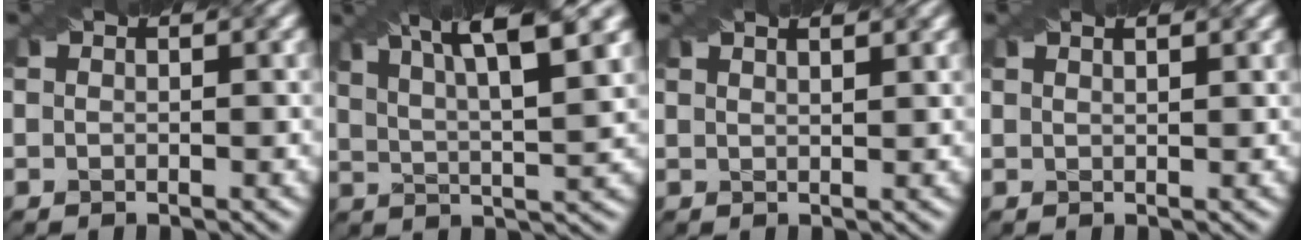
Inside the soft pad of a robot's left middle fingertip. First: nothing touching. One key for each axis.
{"total": 10.0, "fx": 6.4, "fy": 2.4, "fz": 7.4, "tx": -0.104, "ty": 0.027, "tz": 0.076}
{"total": 4.1, "fx": 2.8, "fy": 1.8, "fz": 2.5, "tx": -0.012, "ty": 0.034, "tz": 0.007}
{"total": 3.1, "fx": 2.1, "fy": 1.3, "fz": 1.8, "tx": -0.005, "ty": 0.020, "tz": -0.001}